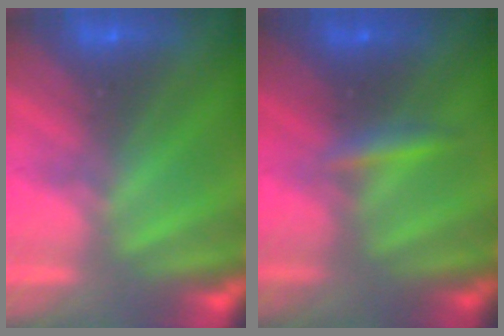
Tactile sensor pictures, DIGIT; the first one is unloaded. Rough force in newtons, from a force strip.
{"total": 2.4}